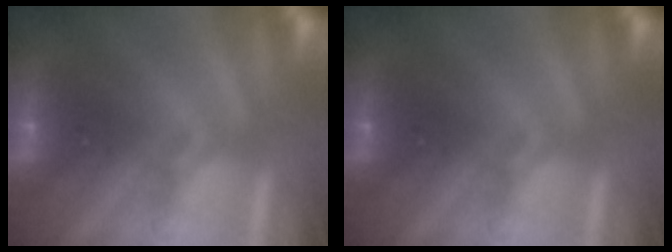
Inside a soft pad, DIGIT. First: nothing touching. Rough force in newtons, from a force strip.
{"total": 0.0}